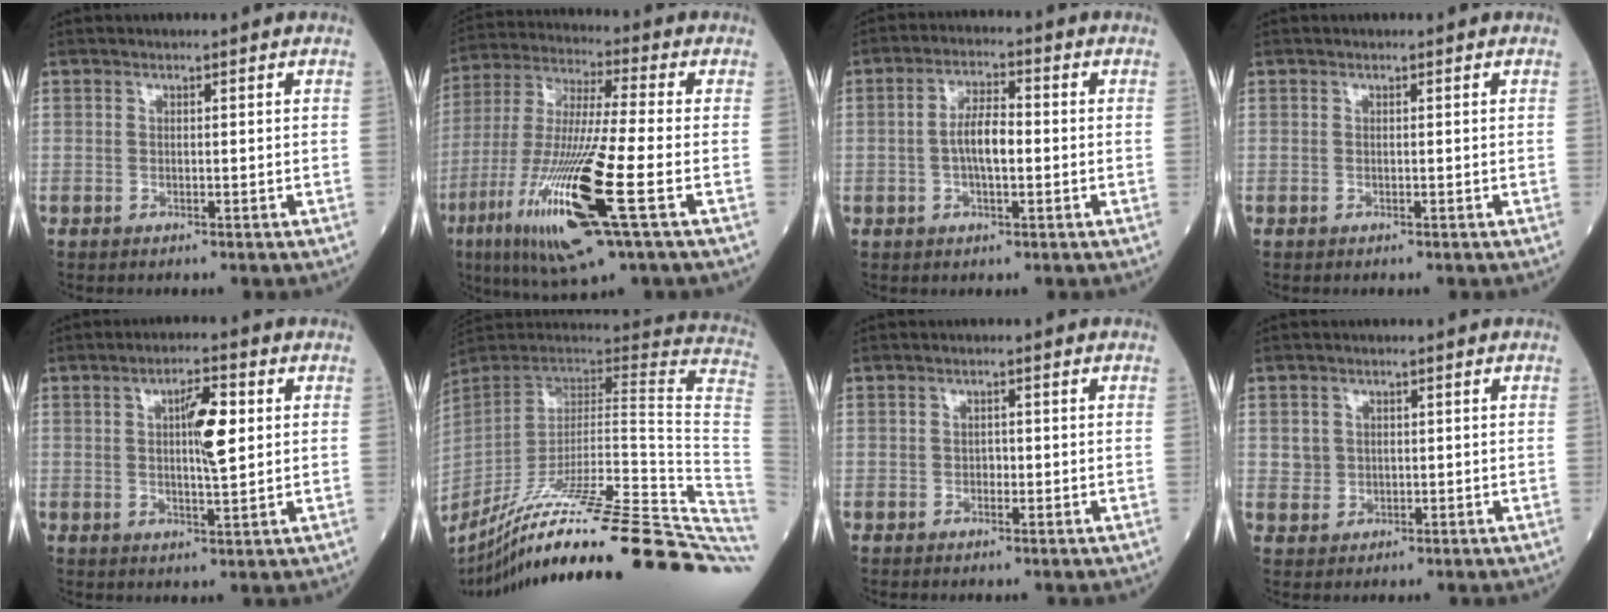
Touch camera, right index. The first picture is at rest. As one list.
[{"total": 19.7, "force": [-7.2, 1.0, 18.3], "torque": [-0.394, -0.039, -0.137]}, {"total": 5.5, "force": [-0.5, 1.7, 5.2], "torque": [-0.103, 0.009, -0.014]}, {"total": 0.0}, {"total": 6.3, "force": [1.2, 1.1, 6.1], "torque": [-0.101, 0.007, 0.021]}, {"total": 39.8, "force": [-30.8, 0.7, 25.2], "torque": [-0.249, -0.063, -0.443]}, {"total": 0.9, "force": [-0.2, 0.7, 0.6], "torque": [-0.007, 0.003, -0.006]}, {"total": 2.4, "force": [0.4, 2.3, 0.7], "torque": [-0.011, 0.004, 0.011]}]